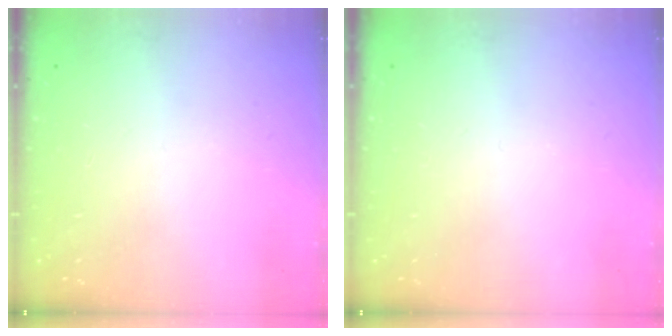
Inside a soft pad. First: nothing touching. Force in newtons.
{"total": 0.0}